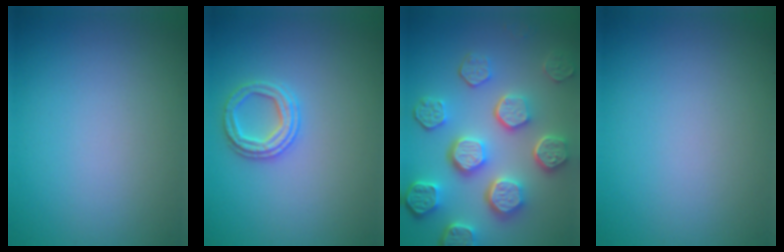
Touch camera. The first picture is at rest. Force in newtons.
{"total": 2.4, "press": 2.4, "slide": 0.4}
{"total": 8.4, "press": 6.2, "slide": 5.7}
{"total": 0.0}